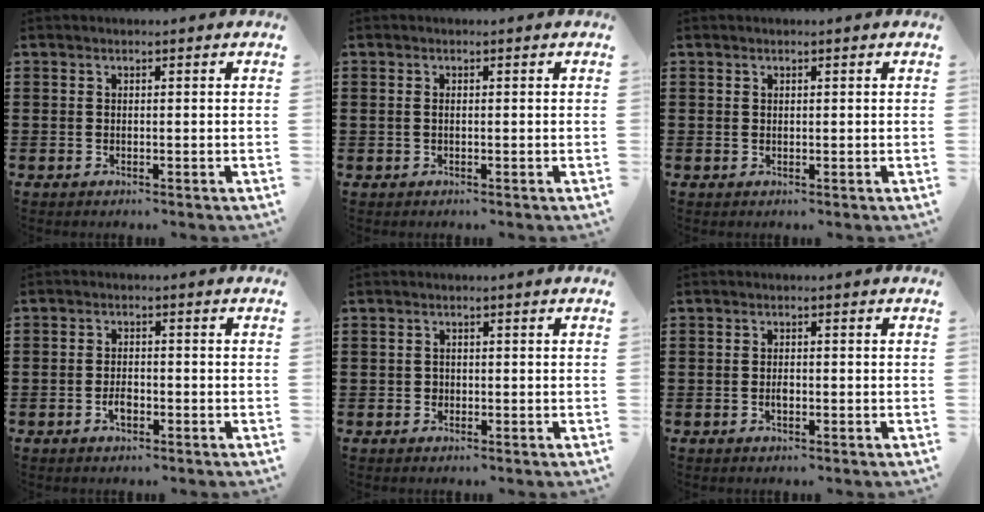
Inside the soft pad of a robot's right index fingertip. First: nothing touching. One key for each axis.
{"total": 0.8, "fx": 0.1, "fy": 0.5, "fz": 0.6, "tx": -0.014, "ty": 0.002, "tz": 0.001}
{"total": 0.5, "fx": 0.3, "fy": 0.4, "fz": 0.0, "tx": -0.002, "ty": 0.004, "tz": 0.006}
{"total": 2.3, "fx": -1.0, "fy": 1.2, "fz": 1.7, "tx": -0.033, "ty": 0.002, "tz": -0.018}
{"total": 0.8, "fx": -0.1, "fy": 0.8, "fz": 0.1, "tx": -0.004, "ty": 0.003, "tz": -0.004}
{"total": 1.2, "fx": -0.3, "fy": 0.6, "fz": 1.0, "tx": -0.019, "ty": 0.001, "tz": -0.006}